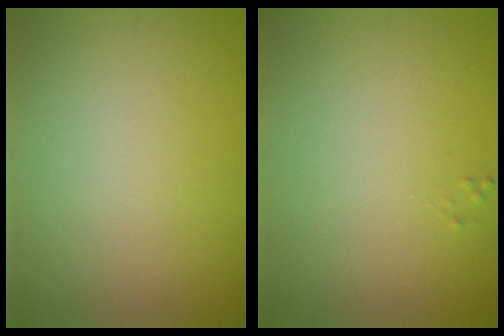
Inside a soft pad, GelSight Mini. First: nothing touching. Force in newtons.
{"total": 0.0}